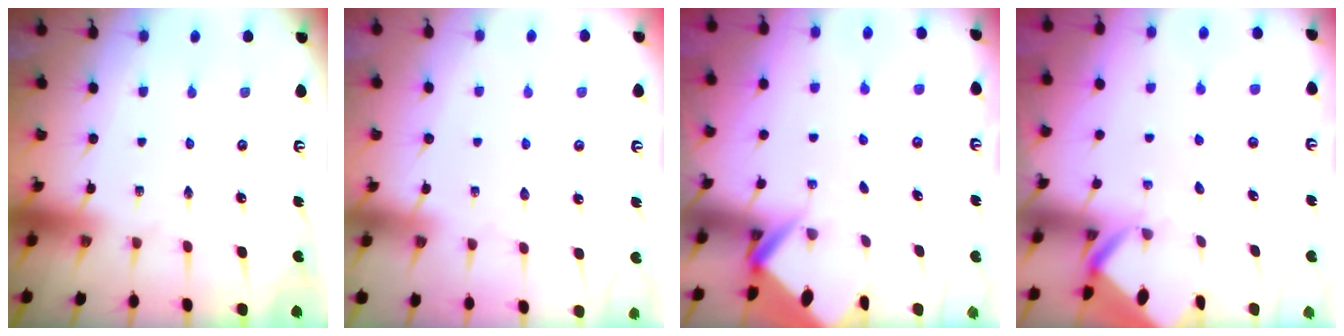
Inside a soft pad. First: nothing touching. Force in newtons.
{"total": 2.1, "press": 2.1, "slide": 0.3}
{"total": 2.7, "press": 2.7, "slide": 0.1}
{"total": 3.3, "press": 3.3, "slide": 0.1}